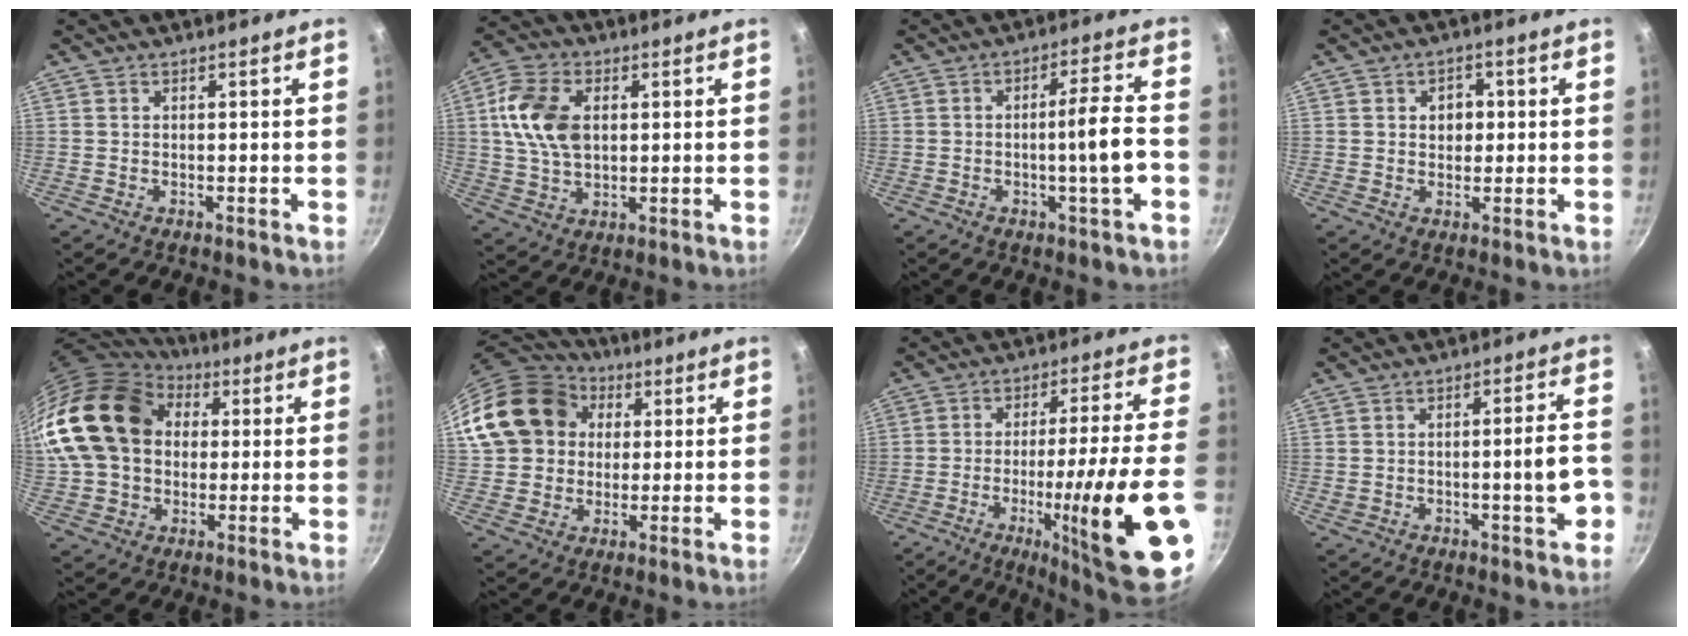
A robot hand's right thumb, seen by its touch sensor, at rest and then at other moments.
{"total": 11.9, "force": [2.1, 7.7, 8.8], "torque": [-0.155, 0.007, 0.035]}
{"total": 8.1, "force": [-2.1, 0.2, 7.8], "torque": [-0.120, 0.020, -0.031]}
{"total": 4.1, "force": [0.6, 3.3, 2.4], "torque": [-0.013, 0.002, 0.008]}
{"total": 22.4, "force": [5.0, 16.7, 14.1], "torque": [-0.254, 0.031, 0.087]}
{"total": 17.7, "force": [4.2, 14.9, 8.5], "torque": [-0.134, 0.029, 0.073]}
{"total": 24.6, "force": [-7.5, 3.0, 23.2], "torque": [-0.324, 0.016, -0.099]}
{"total": 6.9, "force": [-2.1, 1.5, 6.3], "torque": [-0.073, 0.023, -0.021]}